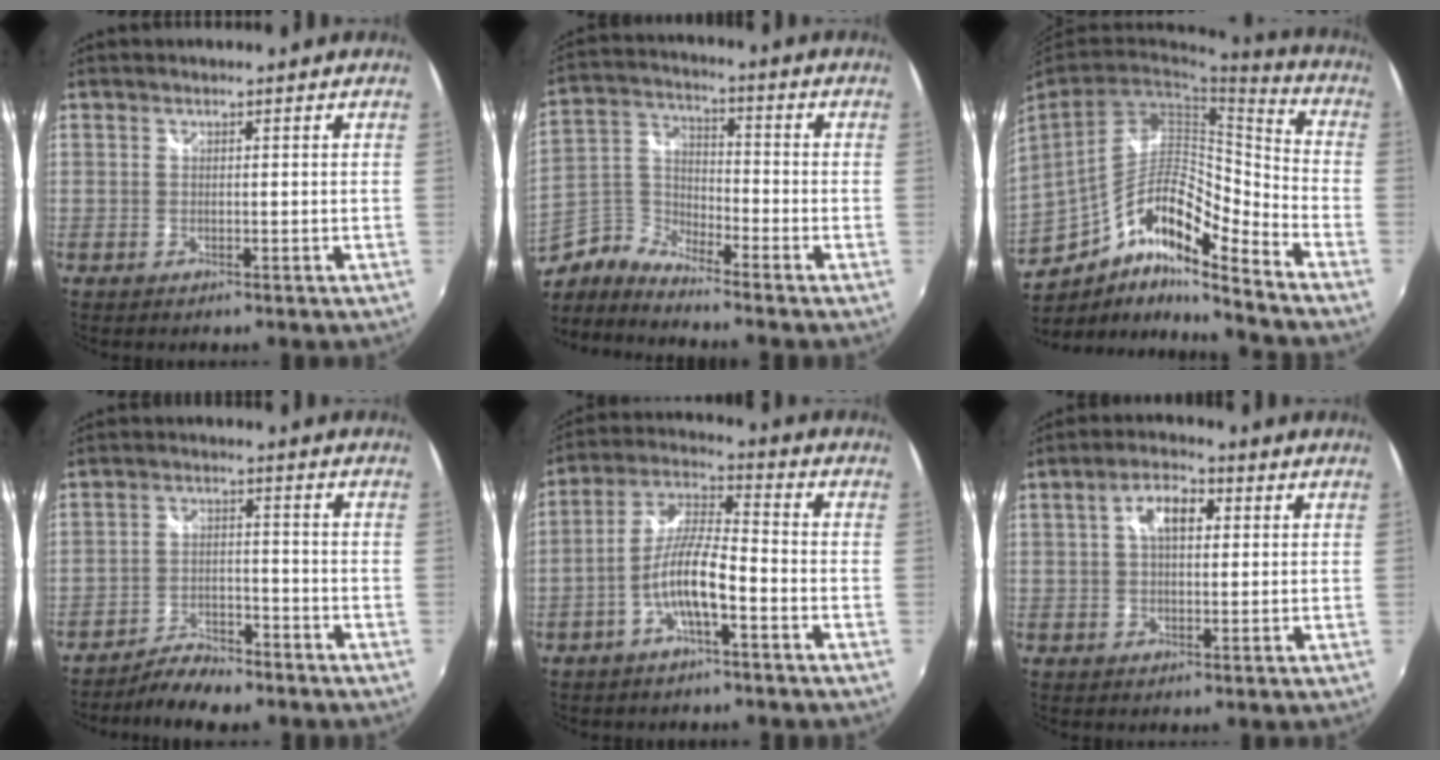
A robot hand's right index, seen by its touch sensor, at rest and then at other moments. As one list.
[{"total": 6.5, "force": [-5.5, 2.9, 1.9], "torque": [-0.047, 0.022, -0.132]}, {"total": 16.5, "force": [-9.3, 5.4, 12.5], "torque": [-0.241, -0.005, -0.173]}, {"total": 7.2, "force": [-6.3, 2.3, 2.6], "torque": [-0.069, 0.001, -0.106]}, {"total": 9.1, "force": [-3.8, 1.8, 8.0], "torque": [-0.171, 0.013, -0.073]}, {"total": 6.2, "force": [1.4, 3.4, 5.0], "torque": [-0.088, 0.018, 0.022]}]